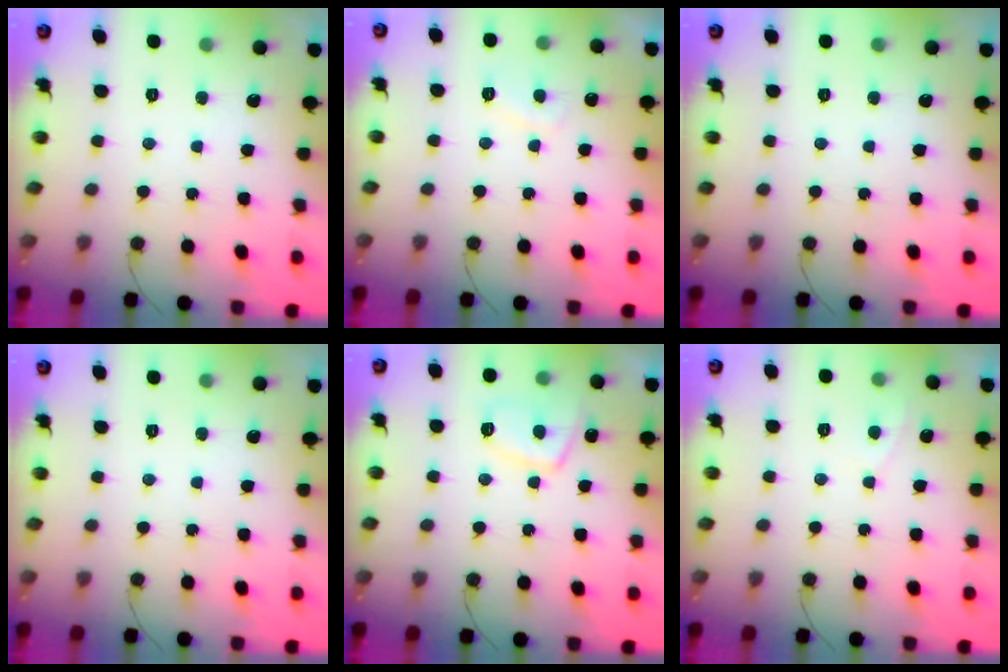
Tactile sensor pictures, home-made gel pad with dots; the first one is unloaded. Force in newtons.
{"total": 2.9, "press": 2.8, "slide": 0.8}
{"total": 0.0}
{"total": 0.0}
{"total": 8.2, "press": 8.1, "slide": 1.2}
{"total": 2.3, "press": 2.3, "slide": 0.3}